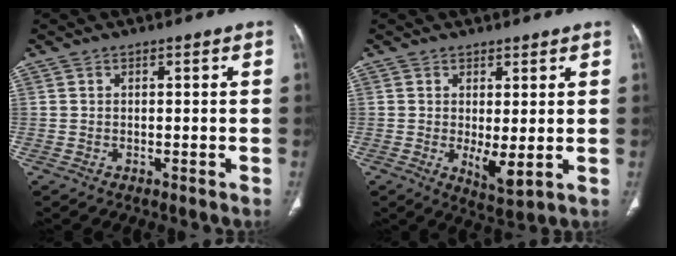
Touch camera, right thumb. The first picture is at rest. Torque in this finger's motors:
{"motor_torque": [1.00, 0.78, 0.00, 0.12, 0.03]}